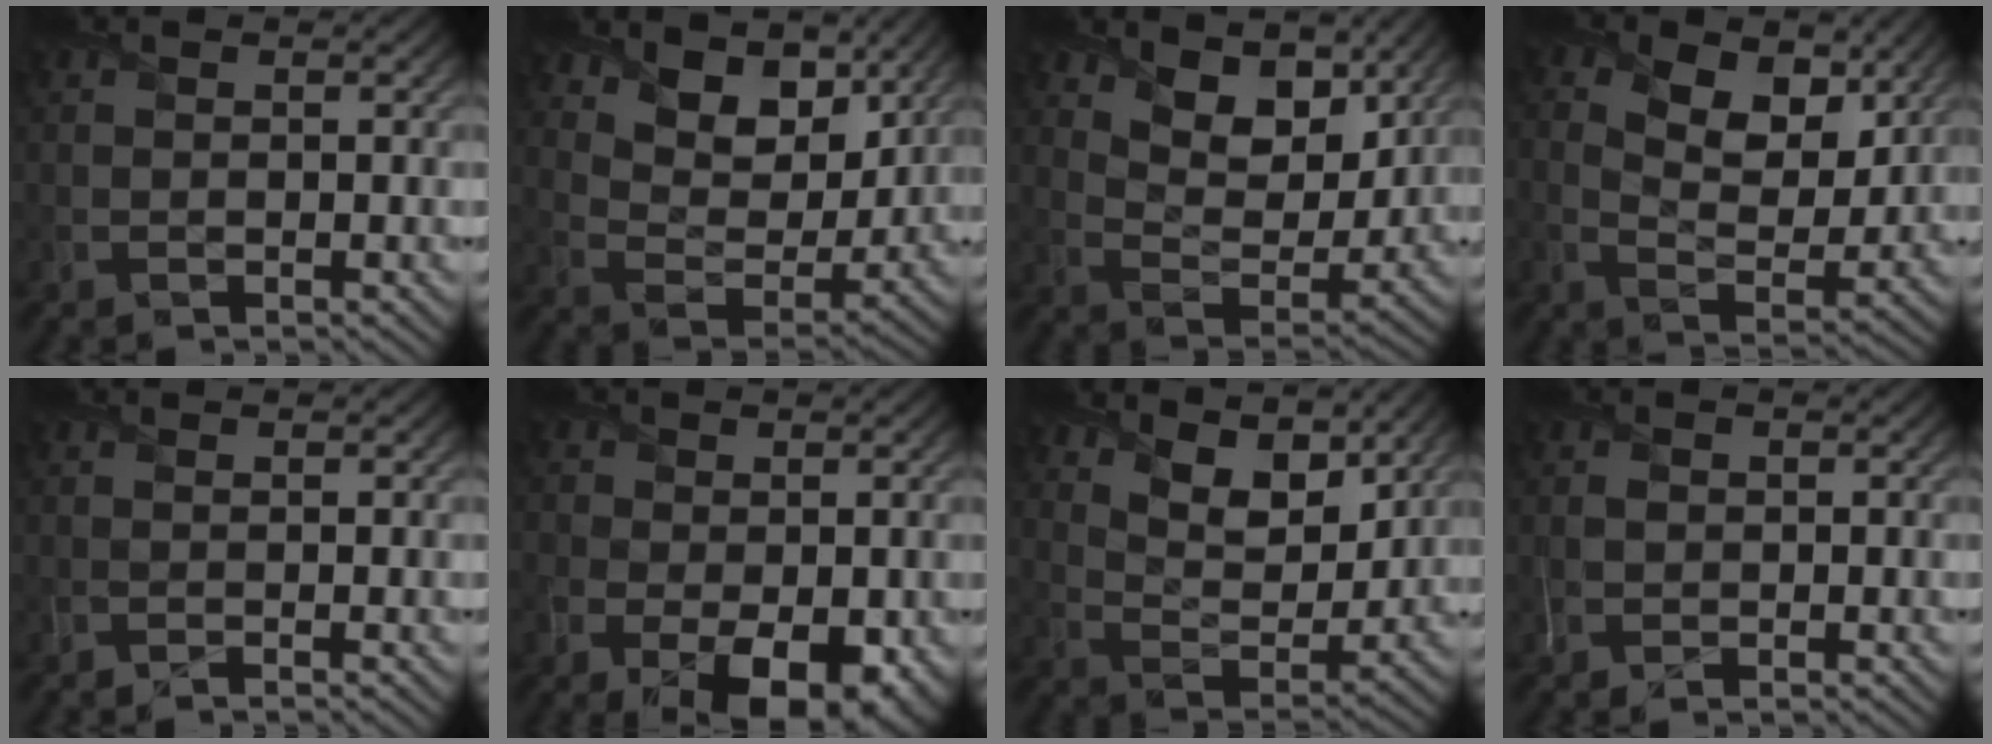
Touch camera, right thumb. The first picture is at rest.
{"total": 10.2, "force": [6.5, 5.8, 5.3], "torque": [-0.114, -0.008, 0.105]}
{"total": 9.1, "force": [5.8, 4.6, 5.2], "torque": [-0.107, -0.011, 0.092]}
{"total": 8.7, "force": [3.6, 5.1, 6.1], "torque": [-0.122, -0.002, 0.050]}
{"total": 0.5, "force": [-0.1, -0.1, 0.5], "torque": [-0.012, 0.001, -0.004]}
{"total": 10.8, "force": [-3.9, 6.5, 7.7], "torque": [-0.136, -0.041, -0.045]}
{"total": 10.3, "force": [7.3, 4.3, 5.8], "torque": [-0.119, -0.014, 0.121]}
{"total": 1.5, "force": [-0.1, 1.0, 1.1], "torque": [-0.024, 0.000, -0.001]}